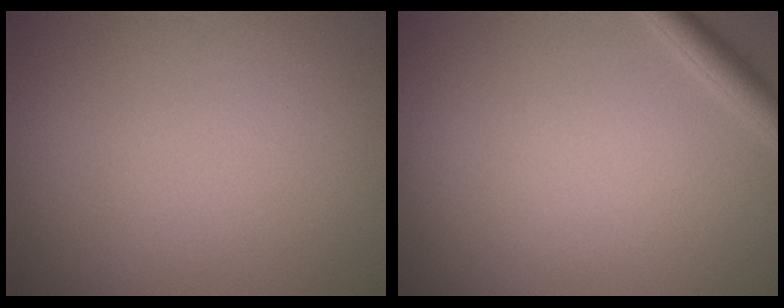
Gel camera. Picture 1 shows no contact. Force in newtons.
{"total": 1.7, "press": 1.7, "slide": 0.1}